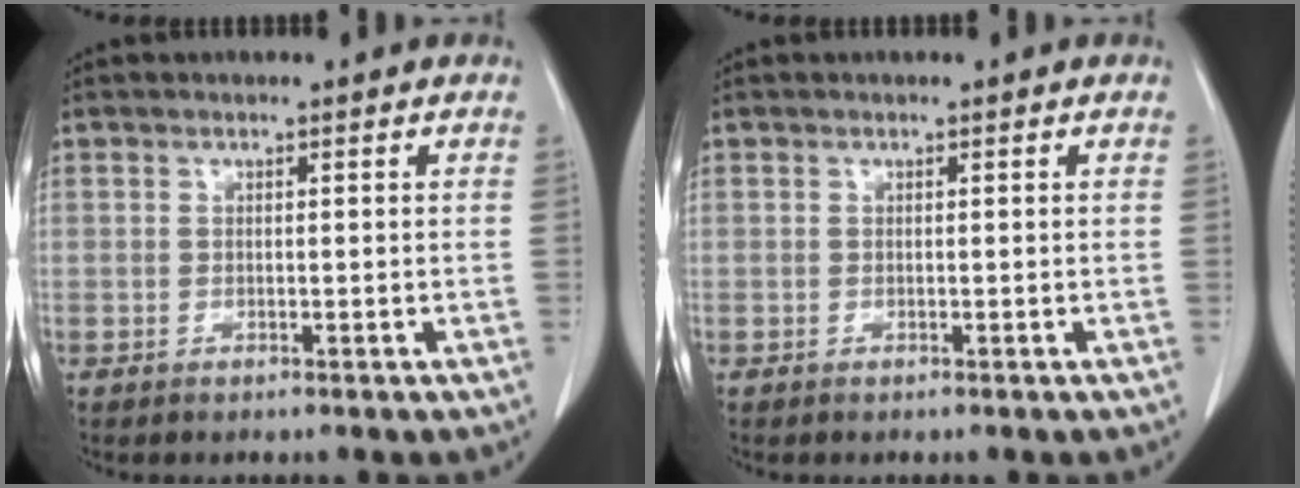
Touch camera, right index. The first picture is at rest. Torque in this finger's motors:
{"motor_torque": [-0.02, 0.01, 0.01, 0.00]}